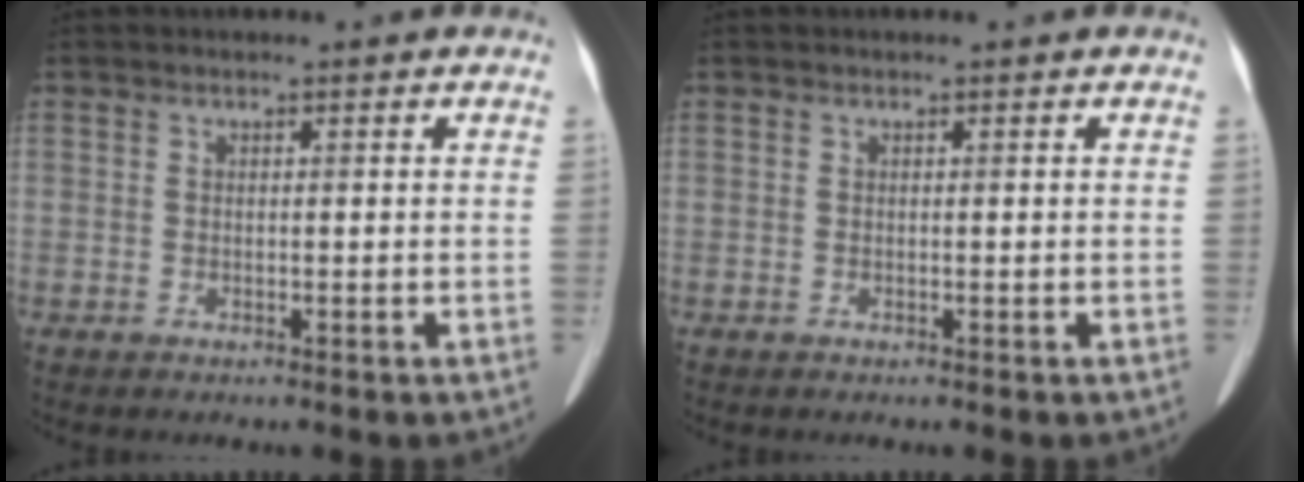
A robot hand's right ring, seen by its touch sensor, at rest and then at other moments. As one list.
[{"total": 0.0}]